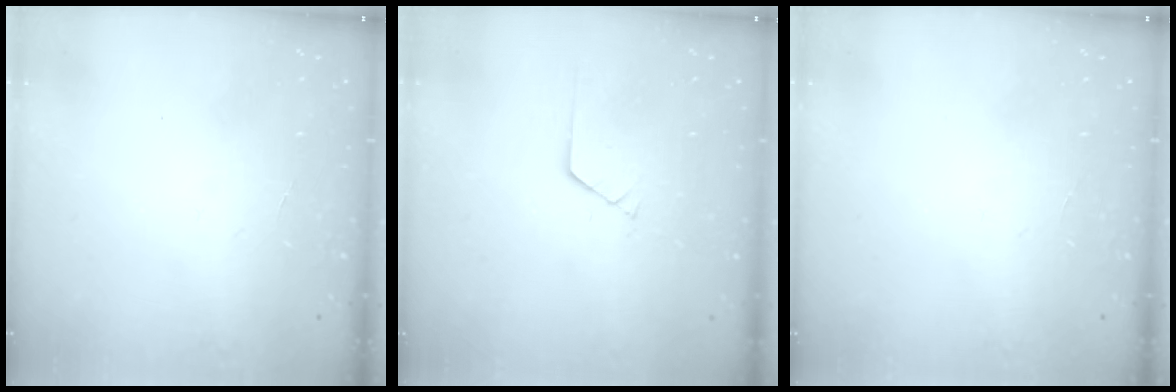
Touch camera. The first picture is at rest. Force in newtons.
{"total": 0.7, "press": 0.7, "slide": 0.1}
{"total": 0.0}